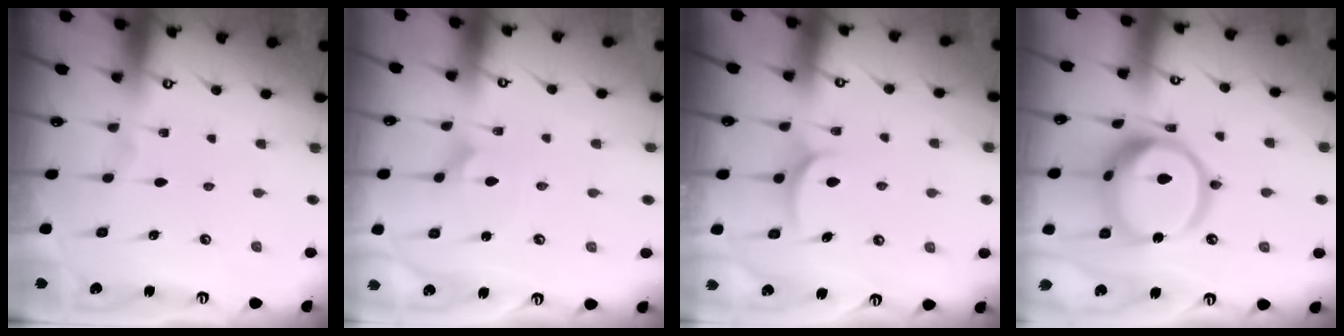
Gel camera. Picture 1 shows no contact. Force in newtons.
{"total": 1.8, "press": 1.8, "slide": 0.1}
{"total": 4.8, "press": 4.8, "slide": 0.1}
{"total": 18.3, "press": 18.2, "slide": 2.0}